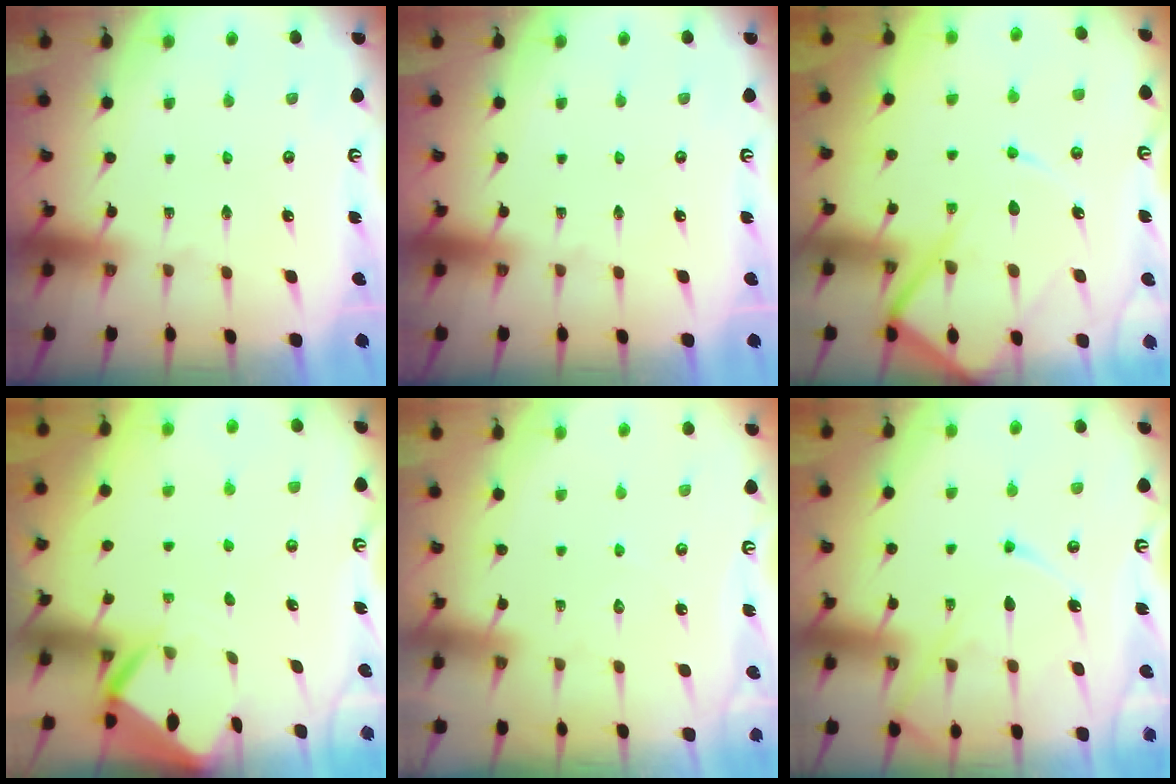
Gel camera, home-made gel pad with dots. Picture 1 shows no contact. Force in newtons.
{"total": 0.0}
{"total": 12.7, "press": 12.7, "slide": 1.3}
{"total": 3.5, "press": 3.5, "slide": 0.3}
{"total": 4.2, "press": 4.1, "slide": 0.5}
{"total": 11.8, "press": 11.8, "slide": 1.1}